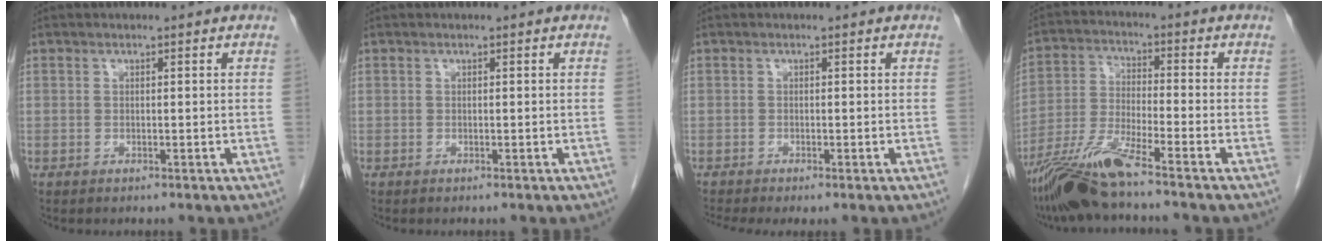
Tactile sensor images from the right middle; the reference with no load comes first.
{"total": 0.0}
{"total": 2.0, "force": [-1.6, -0.2, 1.2], "torque": [-0.026, -0.009, -0.030]}
{"total": 9.4, "force": [-7.4, -0.6, 5.8], "torque": [-0.126, -0.024, -0.145]}